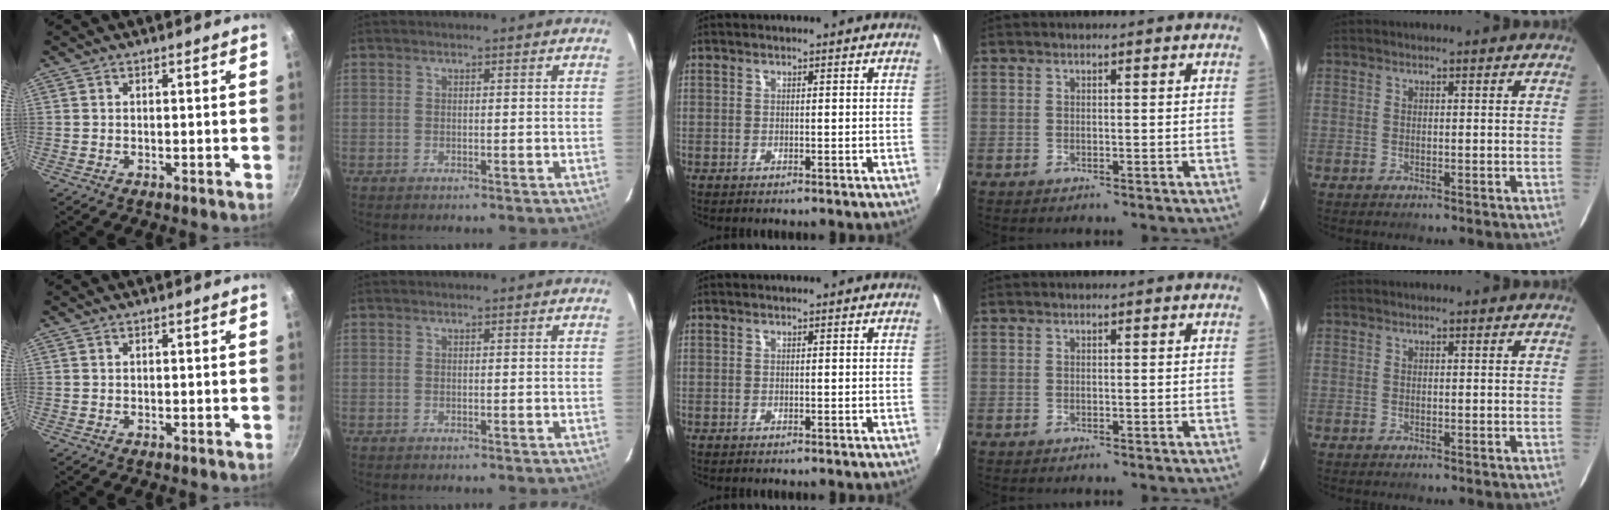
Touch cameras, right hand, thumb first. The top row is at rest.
{}